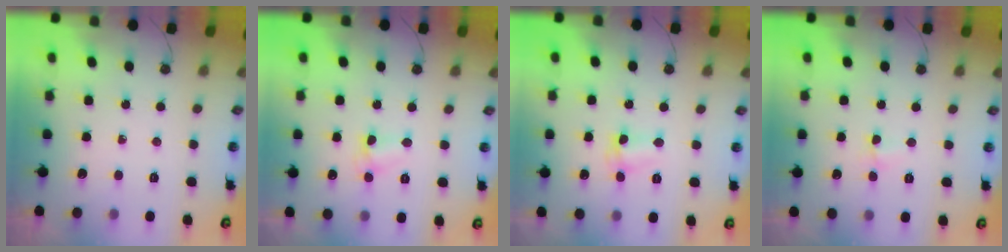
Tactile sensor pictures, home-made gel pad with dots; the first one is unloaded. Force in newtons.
{"total": 4.8, "press": 4.7, "slide": 0.6}
{"total": 2.9, "press": 2.9, "slide": 0.5}
{"total": 2.7, "press": 2.0, "slide": 1.8}